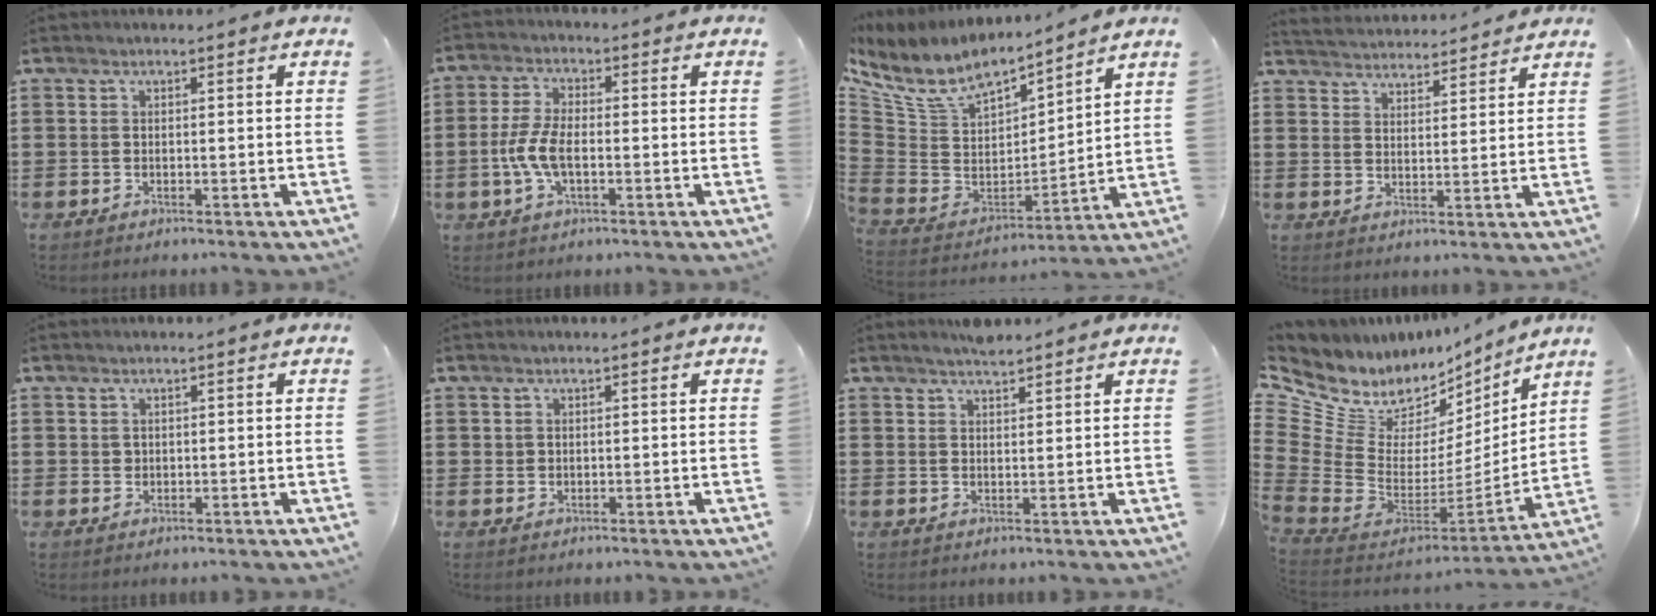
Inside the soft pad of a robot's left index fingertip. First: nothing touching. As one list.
[{"total": 5.9, "force": [-1.3, 2.6, 5.2], "torque": [-0.125, -0.005, -0.031]}, {"total": 8.8, "force": [6.9, 3.3, 4.3], "torque": [-0.121, -0.052, 0.122]}, {"total": 3.4, "force": [3.3, -0.1, -0.5], "torque": [-0.005, -0.021, 0.060]}, {"total": 0.8, "force": [0.5, 0.6, 0.2], "torque": [-0.005, 0.003, 0.010]}, {"total": 0.8, "force": [0.4, 0.6, 0.2], "torque": [-0.006, 0.004, 0.009]}, {"total": 2.2, "force": [2.1, 0.1, 0.7], "torque": [-0.017, 0.004, 0.039]}, {"total": 7.8, "force": [5.0, 5.1, 3.0], "torque": [-0.103, -0.055, 0.088]}]